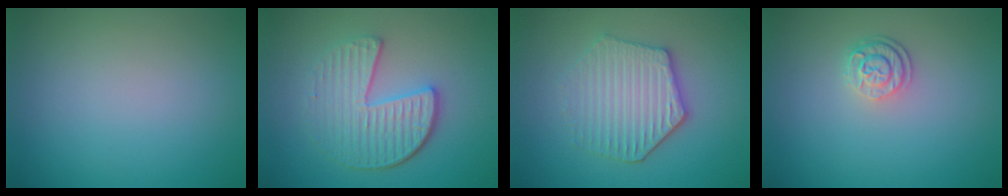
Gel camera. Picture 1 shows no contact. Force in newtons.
{"total": 4.9, "press": 4.0, "slide": 2.8}
{"total": 4.3, "press": 4.0, "slide": 1.8}
{"total": 2.5, "press": 1.9, "slide": 1.6}